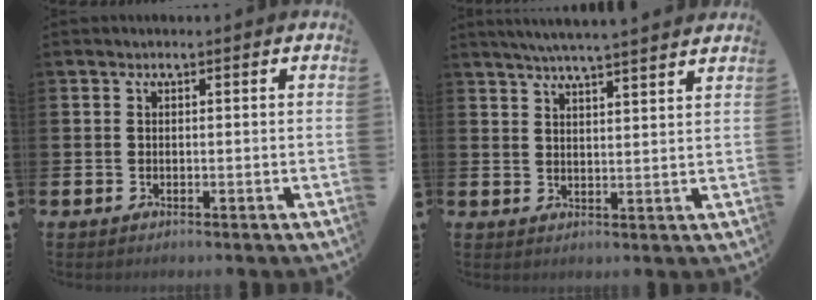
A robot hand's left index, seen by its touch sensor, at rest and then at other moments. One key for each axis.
{"total": 5.0, "fx": 4.8, "fy": -0.8, "fz": 1.1, "tx": -0.031, "ty": -0.022, "tz": 0.085}